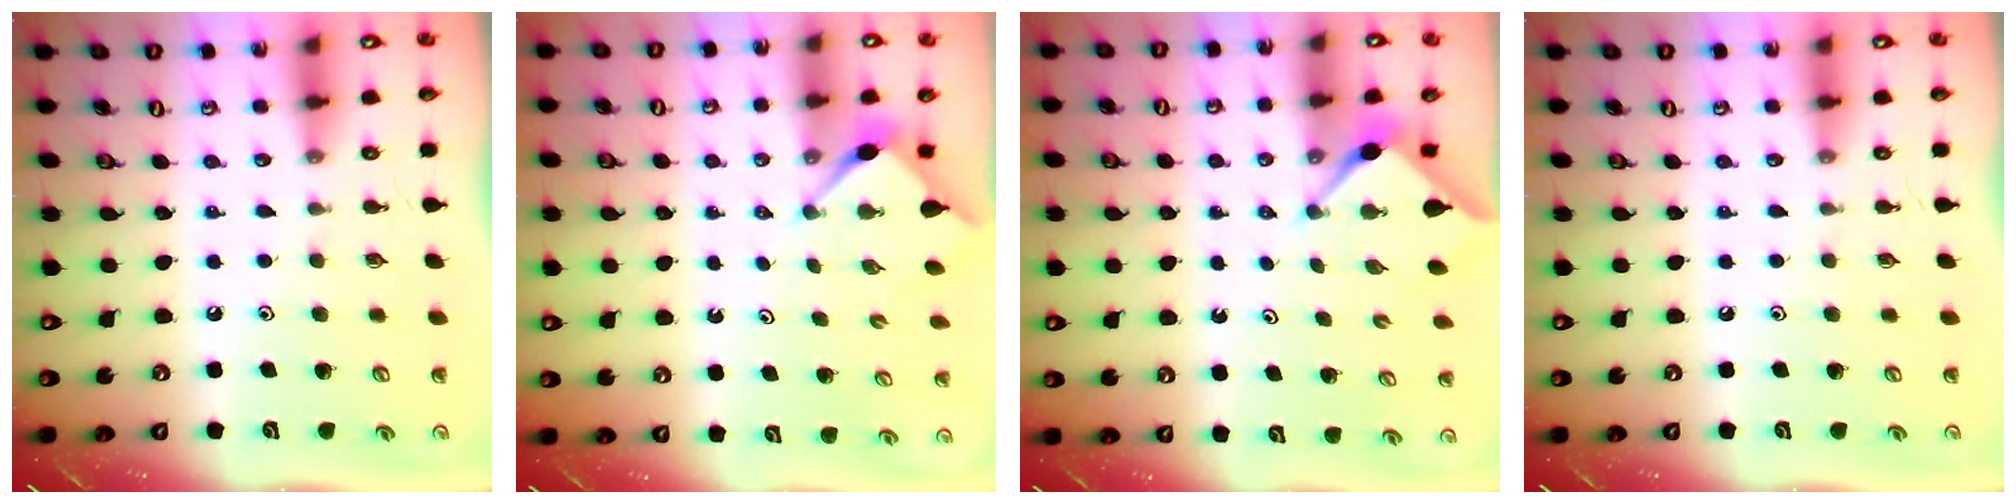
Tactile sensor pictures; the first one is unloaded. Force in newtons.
{"total": 2.6, "press": 2.6, "slide": 0.3}
{"total": 3.1, "press": 3.0, "slide": 0.3}
{"total": 0.0}